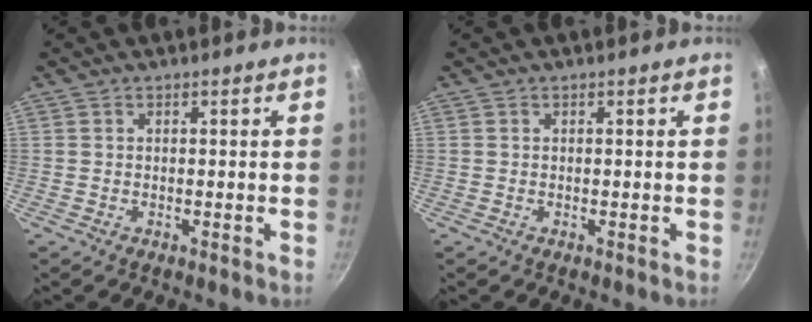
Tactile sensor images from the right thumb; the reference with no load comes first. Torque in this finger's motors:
{"motor_torque": [0.00, 0.00, 0.01, 0.01, 0.01]}